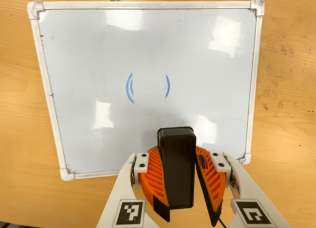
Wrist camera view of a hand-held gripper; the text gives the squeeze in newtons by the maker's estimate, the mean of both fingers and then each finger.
{"total": 10.1, "left": 10.0, "right": 10.2}